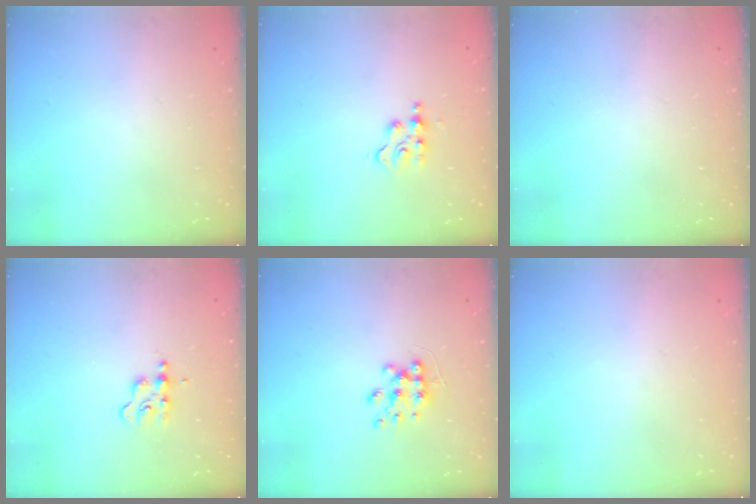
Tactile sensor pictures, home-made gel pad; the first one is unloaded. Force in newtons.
{"total": 3.8, "press": 3.7, "slide": 0.6}
{"total": 0.0}
{"total": 2.8, "press": 2.8, "slide": 0.3}
{"total": 7.6, "press": 7.5, "slide": 0.8}
{"total": 0.8, "press": 0.7, "slide": 0.3}